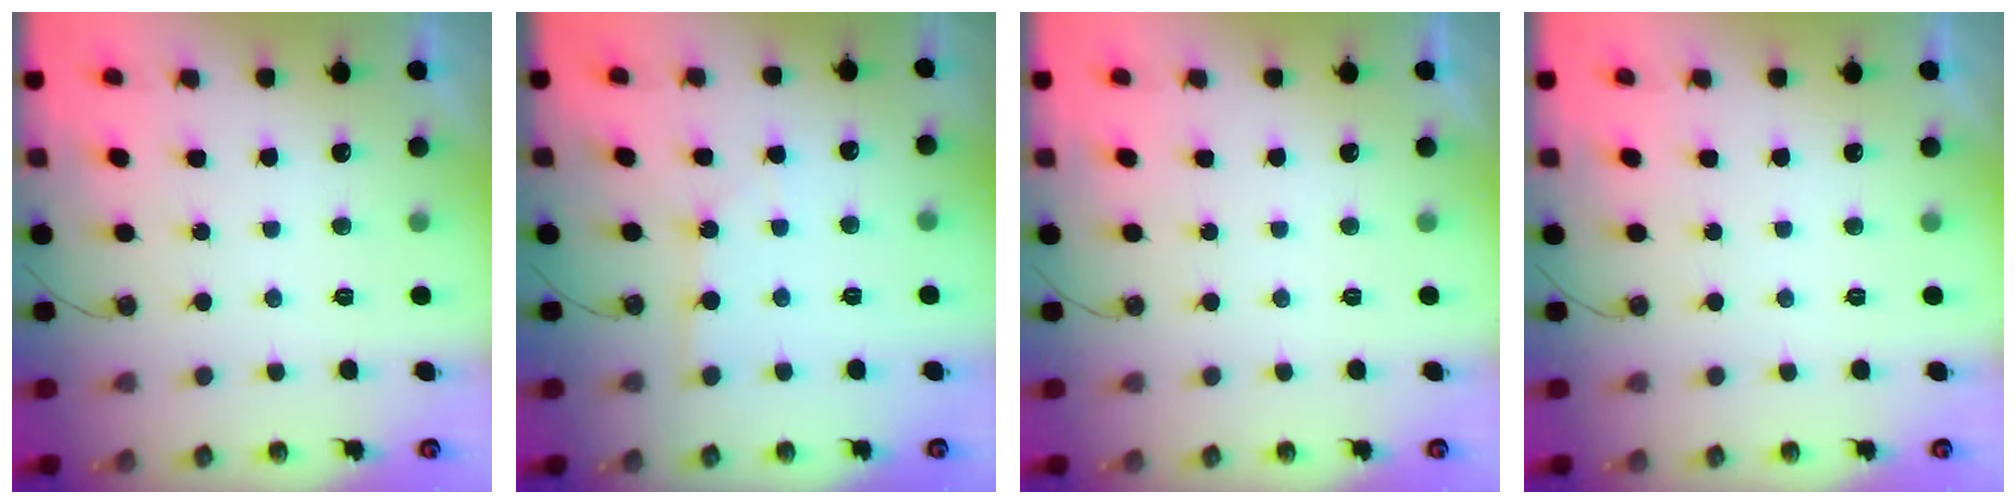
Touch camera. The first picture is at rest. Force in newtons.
{"total": 2.1, "press": 2.1, "slide": 0.3}
{"total": 0.0}
{"total": 0.0}